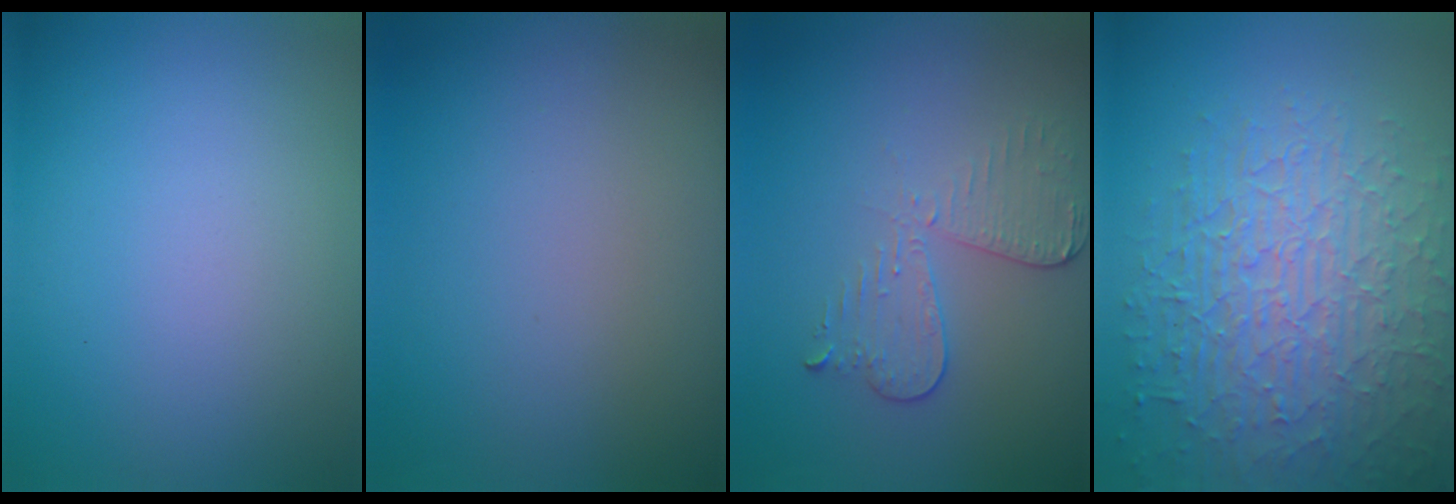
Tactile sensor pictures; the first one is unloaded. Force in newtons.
{"total": 0.0}
{"total": 3.1, "press": 2.8, "slide": 1.4}
{"total": 8.8, "press": 6.1, "slide": 6.3}